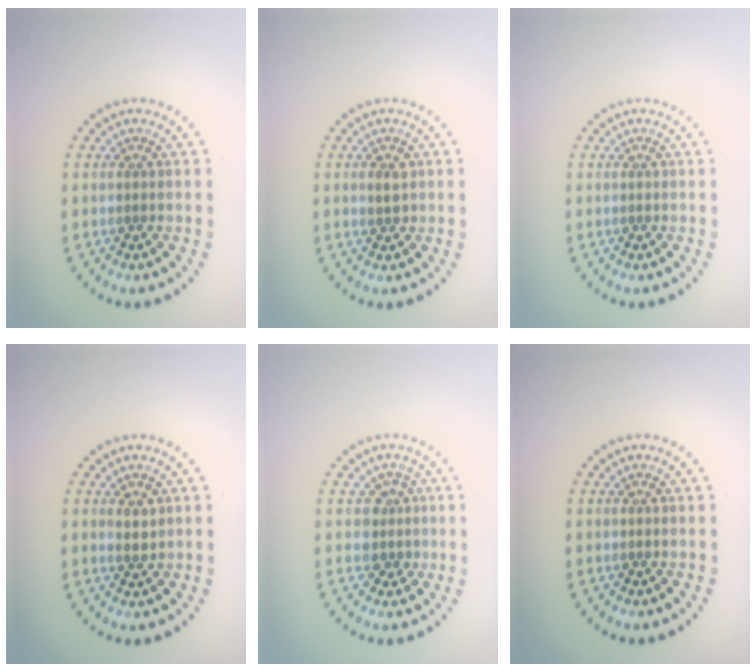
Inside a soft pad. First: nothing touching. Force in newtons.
{"total": 1.2, "press": 1.2, "slide": 0.2}
{"total": 0.0}
{"total": 1.2, "press": 1.0, "slide": 0.6}
{"total": 2.0, "press": 1.7, "slide": 1.1}
{"total": 0.0}